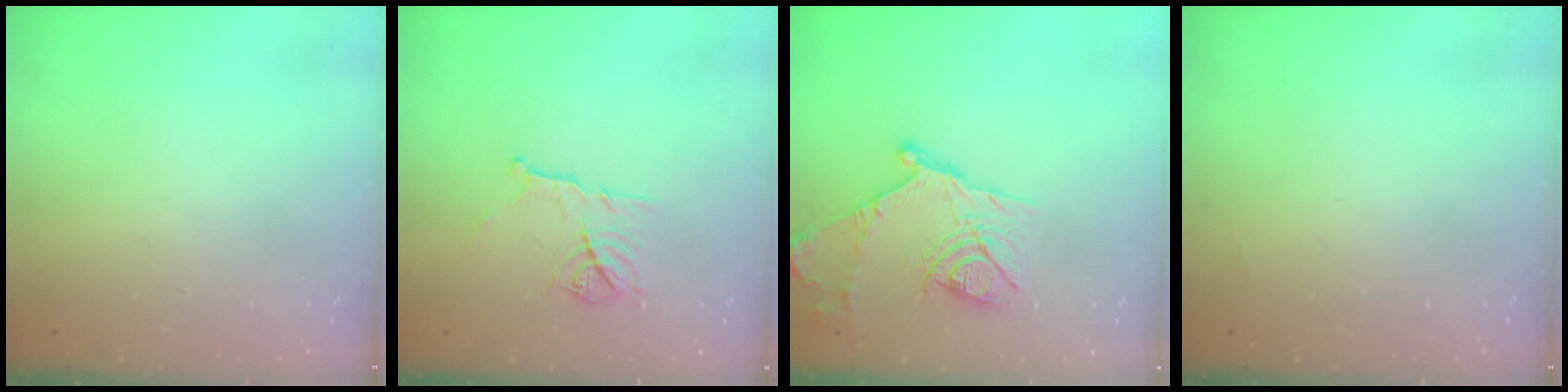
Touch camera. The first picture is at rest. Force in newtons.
{"total": 10.3, "press": 10.3, "slide": 0.1}
{"total": 15.1, "press": 15.0, "slide": 1.3}
{"total": 1.3, "press": 1.3, "slide": 0.2}